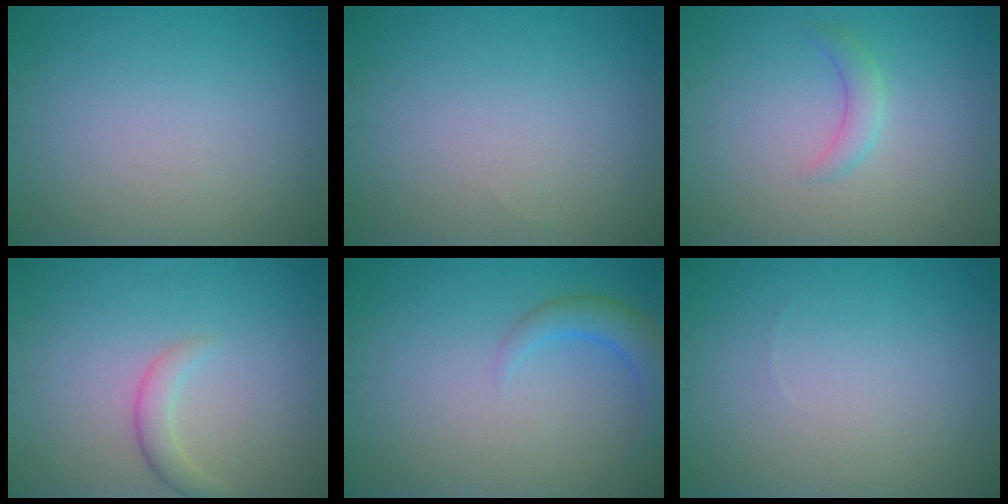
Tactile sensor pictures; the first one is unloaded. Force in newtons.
{"total": 0.0}
{"total": 1.6, "press": 1.6, "slide": 0.1}
{"total": 1.9, "press": 1.9, "slide": 0.0}
{"total": 2.9, "press": 2.9, "slide": 0.2}
{"total": 0.0}